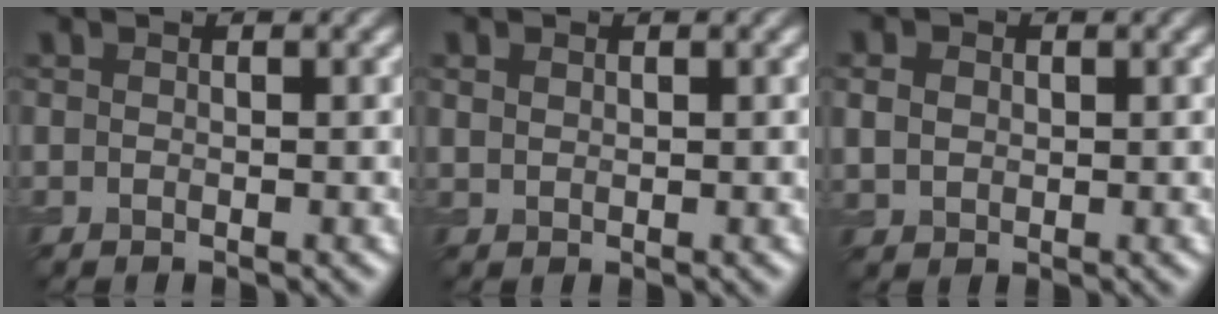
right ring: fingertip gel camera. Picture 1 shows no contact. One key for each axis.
{"total": 0.8, "fx": 0.5, "fy": 0.6, "fz": 0.3, "tx": -0.008, "ty": -0.002, "tz": 0.012}
{"total": 2.1, "fx": 0.4, "fy": 1.8, "fz": 1.0, "tx": -0.022, "ty": 0.000, "tz": 0.005}